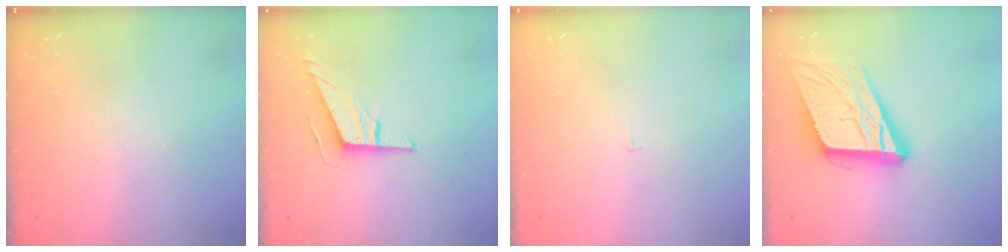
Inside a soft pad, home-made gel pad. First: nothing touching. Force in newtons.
{"total": 9.7, "press": 9.5, "slide": 2.0}
{"total": 2.2, "press": 2.2, "slide": 0.2}
{"total": 17.9, "press": 17.6, "slide": 3.3}